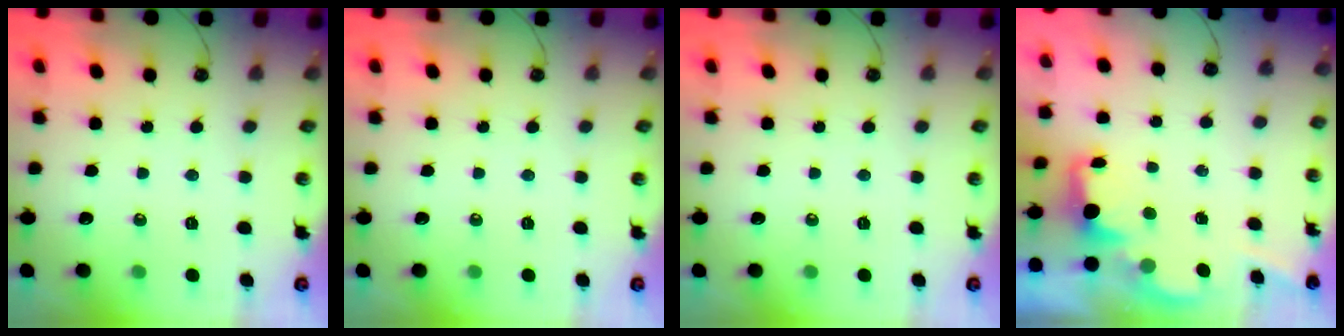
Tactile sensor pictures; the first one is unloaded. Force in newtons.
{"total": 0.0}
{"total": 0.0}
{"total": 2.9, "press": 2.9, "slide": 0.6}